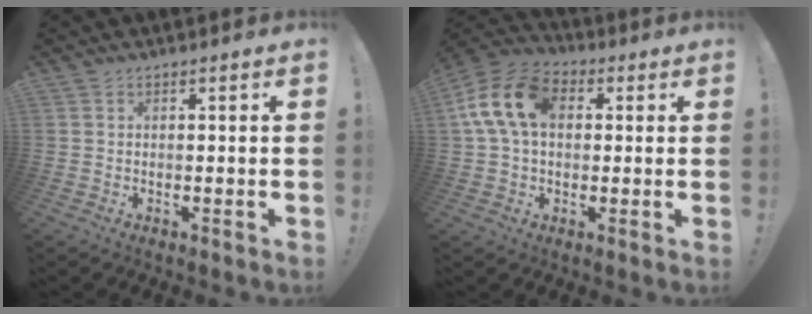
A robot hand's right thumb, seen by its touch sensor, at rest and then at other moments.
{"total": 15.1, "force": [3.4, 10.2, 10.6], "torque": [-0.201, 0.013, 0.066]}